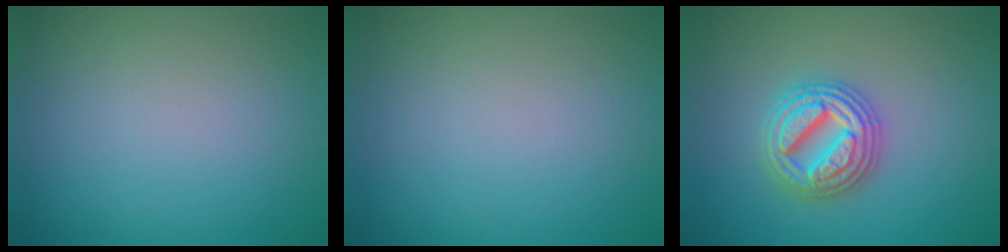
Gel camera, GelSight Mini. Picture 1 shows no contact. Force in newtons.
{"total": 0.0}
{"total": 4.9, "press": 4.8, "slide": 0.8}